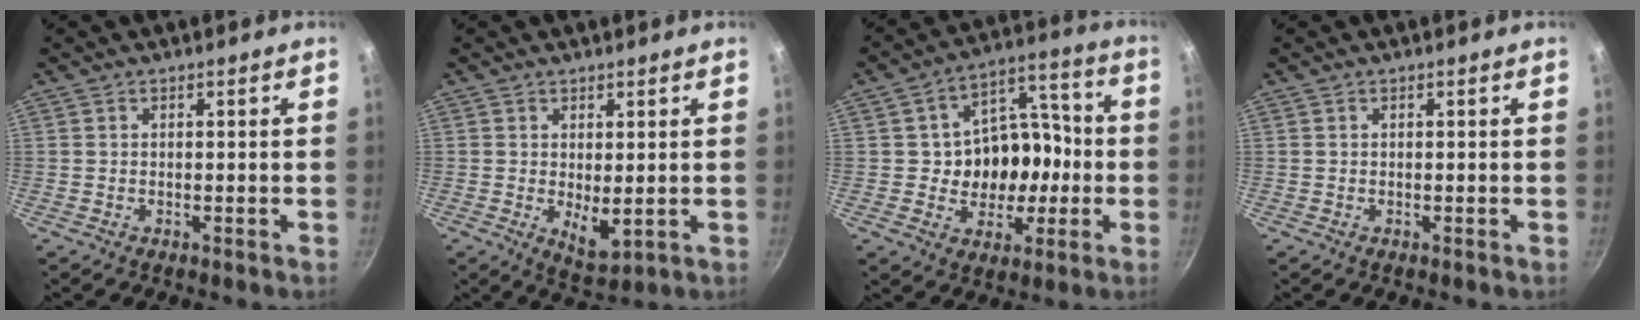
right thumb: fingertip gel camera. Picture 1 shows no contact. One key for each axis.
{"total": 5.1, "fx": 0.2, "fy": 2.4, "fz": 4.5, "tx": -0.062, "ty": -0.016, "tz": 0.013}
{"total": 15.2, "fx": -1.5, "fy": 12.0, "fz": 9.3, "tx": -0.101, "ty": 0.037, "tz": -0.021}
{"total": 0.0}